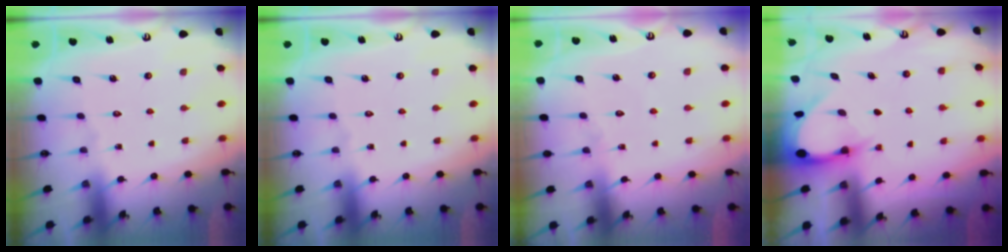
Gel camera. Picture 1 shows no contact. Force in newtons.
{"total": 0.0}
{"total": 3.2, "press": 3.2, "slide": 0.3}
{"total": 3.1, "press": 3.1, "slide": 0.2}